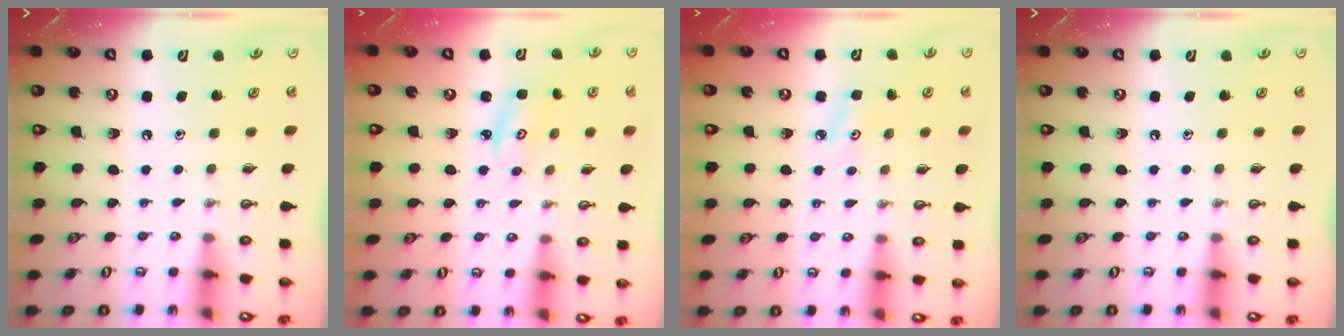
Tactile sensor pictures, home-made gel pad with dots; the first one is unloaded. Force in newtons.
{"total": 2.7, "press": 2.7, "slide": 0.2}
{"total": 4.0, "press": 3.9, "slide": 0.5}
{"total": 0.0}